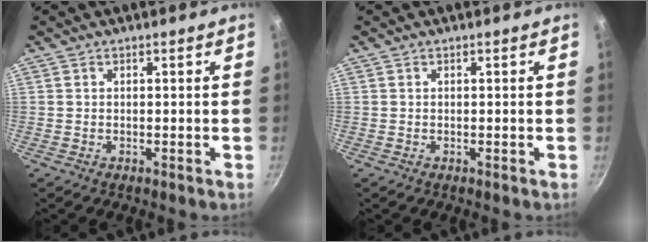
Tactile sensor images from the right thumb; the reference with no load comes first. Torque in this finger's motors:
{"motor_torque": [-0.11, 0.11, -0.50, 0.04, 0.00]}